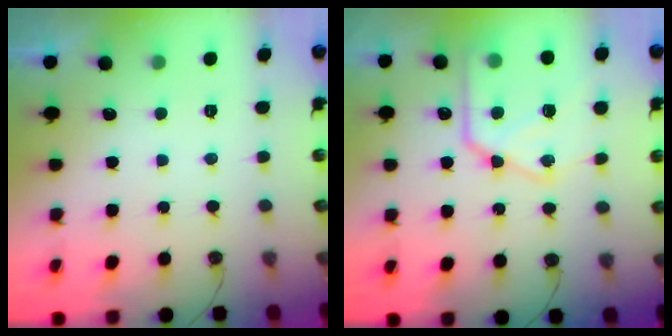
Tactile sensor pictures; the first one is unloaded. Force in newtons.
{"total": 16.4, "press": 16.4, "slide": 1.6}